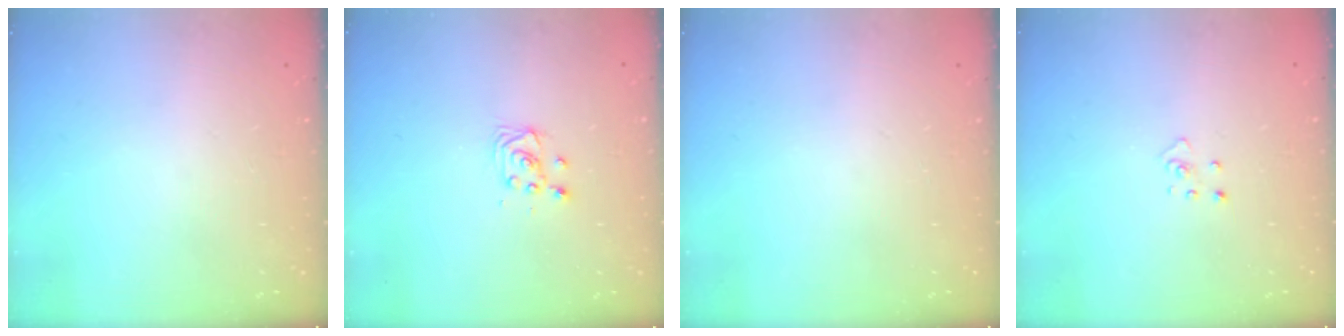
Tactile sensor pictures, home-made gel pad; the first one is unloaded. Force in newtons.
{"total": 3.5, "press": 3.5, "slide": 0.4}
{"total": 0.0}
{"total": 2.9, "press": 2.9, "slide": 0.2}